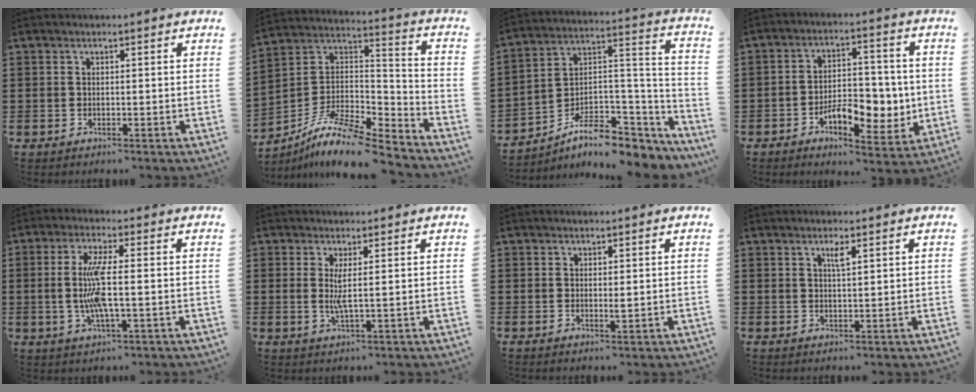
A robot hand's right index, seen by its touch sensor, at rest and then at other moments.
{"total": 10.6, "force": [-8.7, 2.2, 5.6], "torque": [-0.112, 0.013, -0.175]}
{"total": 8.5, "force": [-5.7, 4.1, 4.8], "torque": [-0.086, 0.008, -0.103]}
{"total": 8.5, "force": [-2.4, 4.9, 6.6], "torque": [-0.094, 0.011, -0.039]}
{"total": 7.2, "force": [-0.5, 1.0, 7.1], "torque": [-0.165, -0.017, -0.022]}
{"total": 3.0, "force": [0.4, -0.1, 3.0], "torque": [-0.066, -0.010, 0.003]}
{"total": 1.1, "force": [0.2, 0.2, 1.1], "torque": [-0.021, 0.000, 0.003]}
{"total": 2.1, "force": [1.0, 0.3, 1.8], "torque": [-0.030, -0.002, 0.015]}